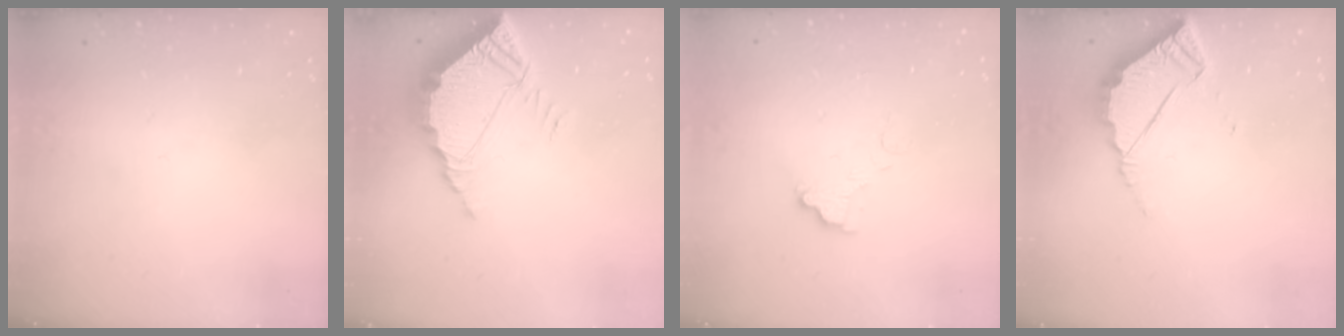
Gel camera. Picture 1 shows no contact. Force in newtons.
{"total": 6.5, "press": 6.4, "slide": 0.4}
{"total": 5.2, "press": 5.2, "slide": 0.3}
{"total": 6.0, "press": 6.0, "slide": 0.3}